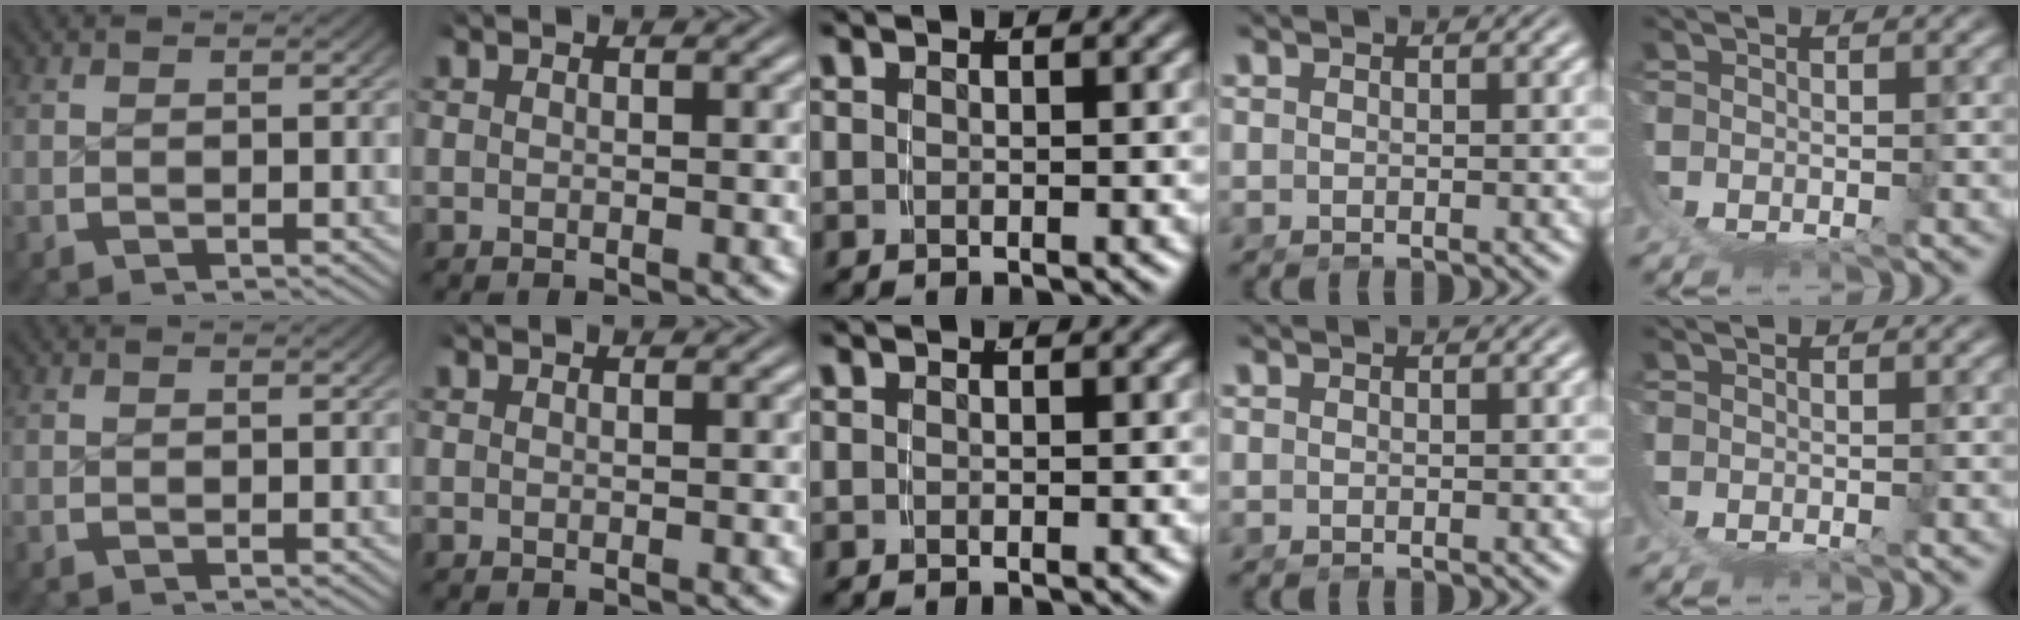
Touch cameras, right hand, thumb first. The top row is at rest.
{}